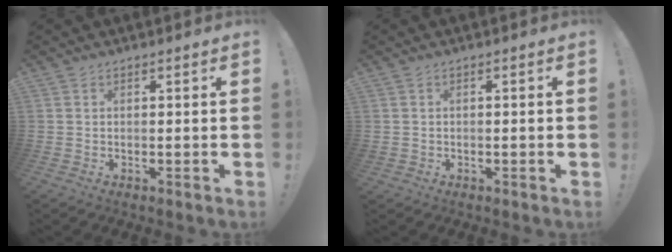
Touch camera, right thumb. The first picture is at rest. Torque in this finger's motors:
{"motor_torque": [0.08, 0.22, -0.28, -0.42, 0.00]}